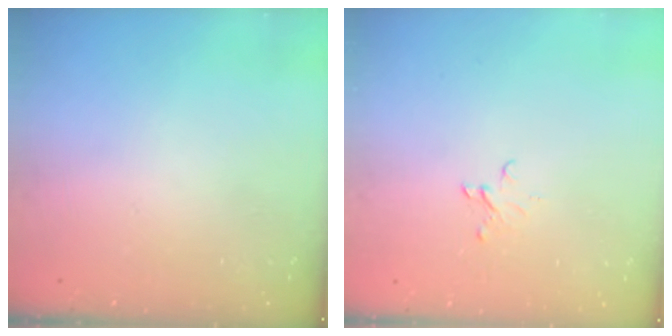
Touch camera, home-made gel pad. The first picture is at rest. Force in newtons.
{"total": 2.6, "press": 2.6, "slide": 0.2}